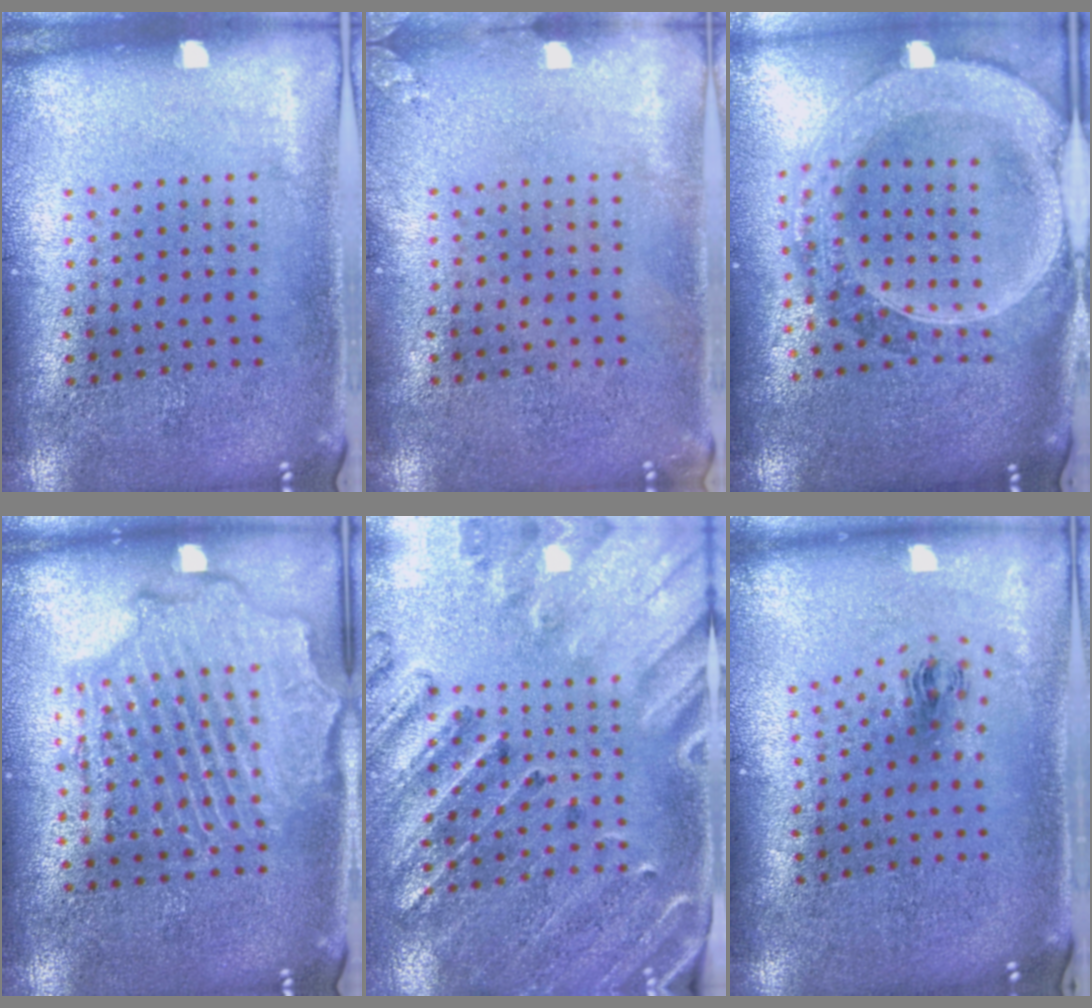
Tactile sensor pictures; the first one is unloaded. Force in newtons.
{"total": 0.9, "press": 0.9, "slide": 0.1}
{"total": 2.7, "press": 2.4, "slide": 1.4}
{"total": 2.2, "press": 2.1, "slide": 0.5}
{"total": 2.6, "press": 2.4, "slide": 0.9}
{"total": 1.1, "press": 0.5, "slide": 1.0}